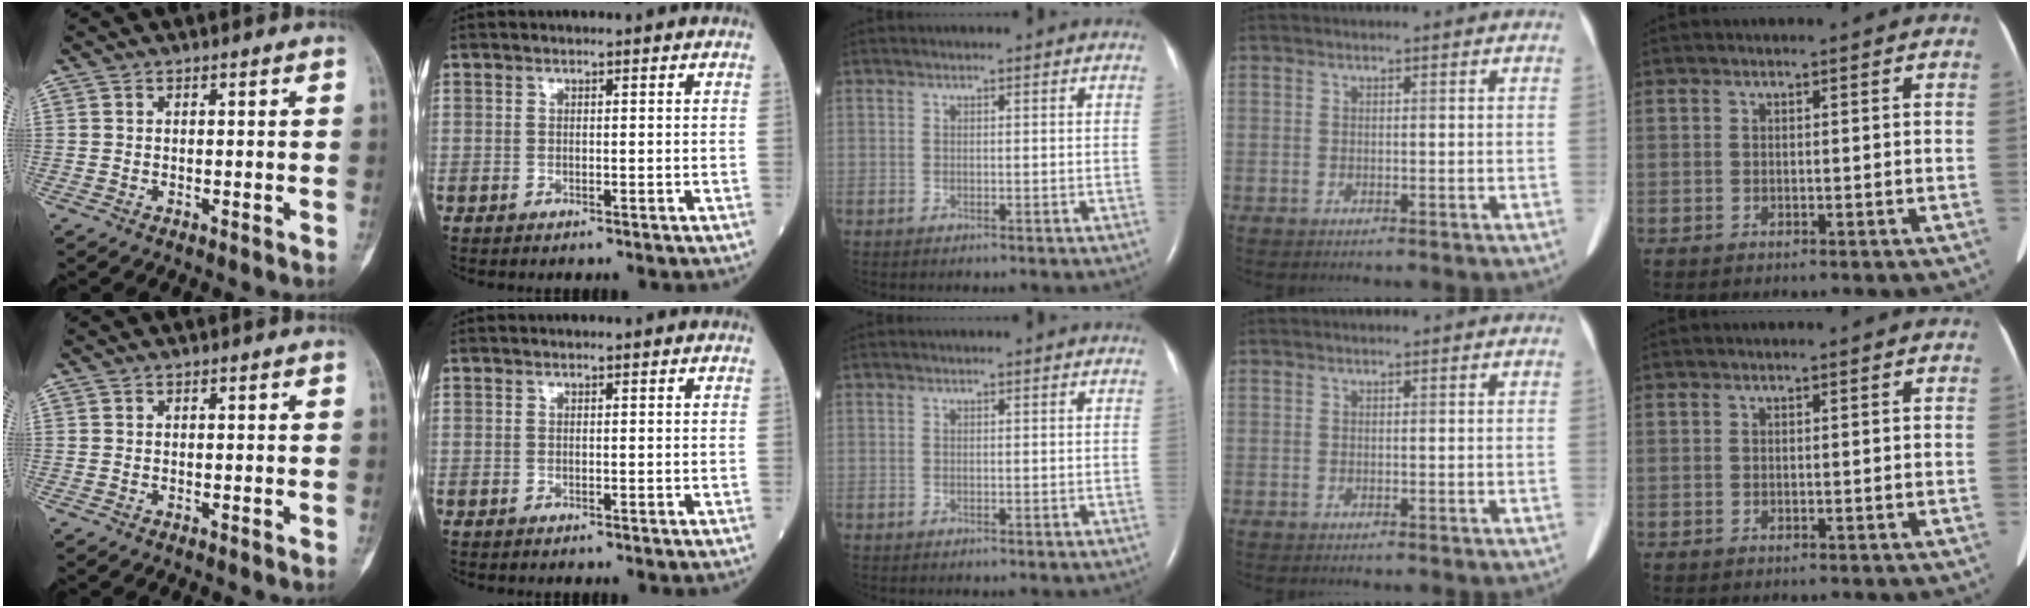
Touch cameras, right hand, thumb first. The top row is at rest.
{}